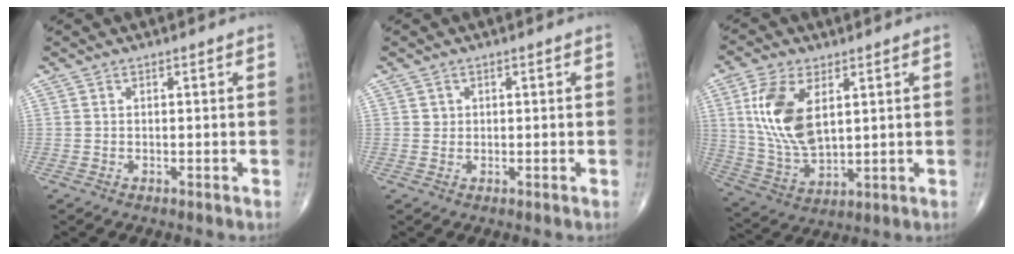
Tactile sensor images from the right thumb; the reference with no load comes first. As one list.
[{"total": 1.0, "force": [0.3, 1.0, 0.1], "torque": [0.007, 0.001, 0.003]}, {"total": 13.9, "force": [4.0, 7.4, 11.0], "torque": [-0.220, -0.016, 0.087]}]